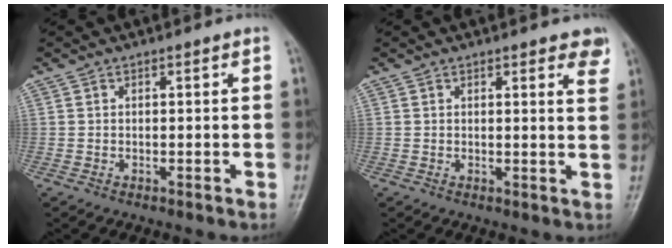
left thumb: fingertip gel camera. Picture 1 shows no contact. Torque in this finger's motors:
{"motor_torque": [-0.08, 0.07, -0.19, -0.20, 0.04]}